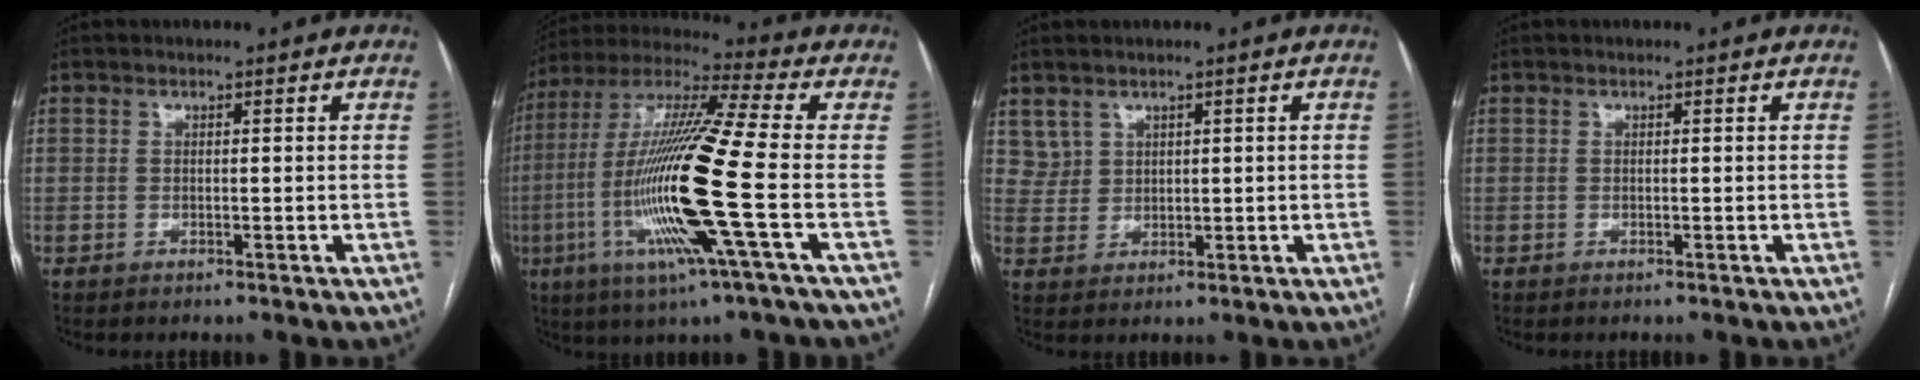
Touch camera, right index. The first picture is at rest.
{"total": 19.5, "force": [-4.5, -0.5, 19.0], "torque": [-0.391, -0.017, -0.099]}
{"total": 6.1, "force": [3.8, 4.8, -0.2], "torque": [0.001, 0.017, 0.090]}
{"total": 0.0}